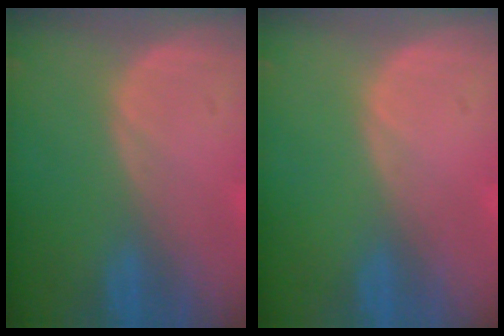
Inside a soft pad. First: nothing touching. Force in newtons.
{"total": 0.0}